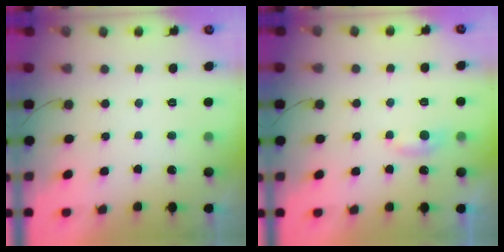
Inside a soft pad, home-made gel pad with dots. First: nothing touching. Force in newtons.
{"total": 4.0, "press": 3.9, "slide": 0.5}